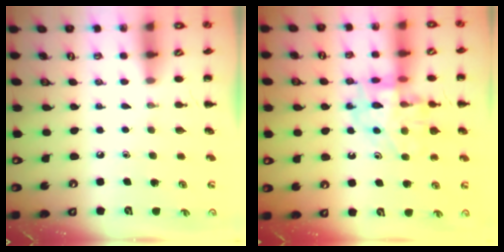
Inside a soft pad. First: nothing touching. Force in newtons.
{"total": 14.9, "press": 14.6, "slide": 2.8}